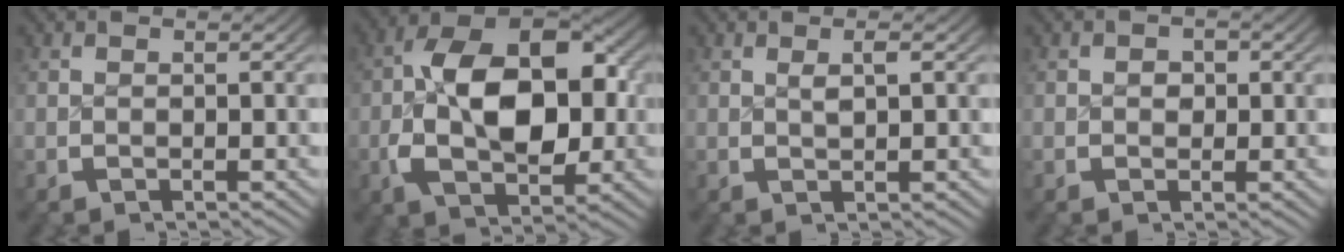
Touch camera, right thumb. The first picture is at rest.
{"total": 13.7, "force": [-0.7, 8.3, 10.8], "torque": [-0.200, -0.029, 0.004]}
{"total": 1.2, "force": [0.5, 0.2, 1.1], "torque": [-0.016, -0.001, 0.014]}
{"total": 1.2, "force": [0.0, 1.0, 0.6], "torque": [-0.007, -0.008, 0.001]}